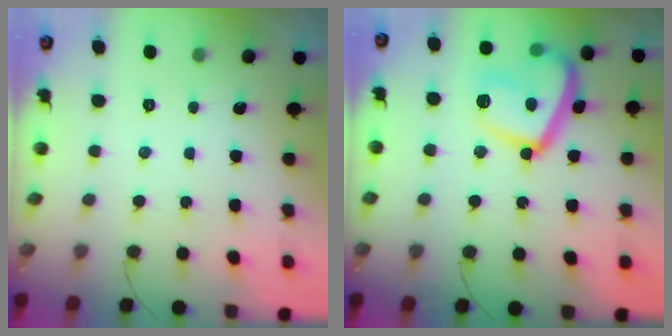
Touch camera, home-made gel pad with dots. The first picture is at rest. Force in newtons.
{"total": 17.4, "press": 17.3, "slide": 1.7}